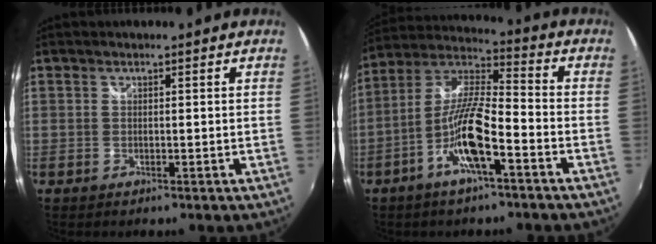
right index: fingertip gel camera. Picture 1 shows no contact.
{"total": 12.3, "force": [-5.4, 2.4, 10.8], "torque": [-0.220, 0.001, -0.106]}